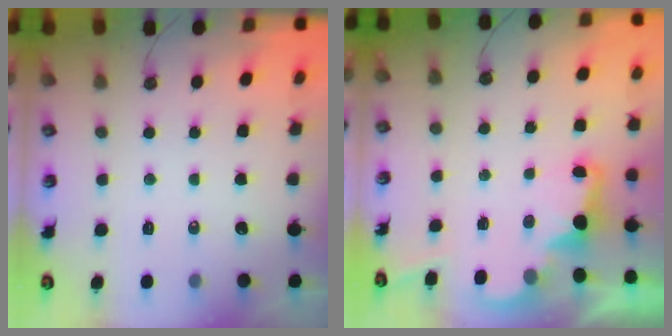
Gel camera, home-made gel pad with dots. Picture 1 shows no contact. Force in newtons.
{"total": 3.0, "press": 2.9, "slide": 0.6}